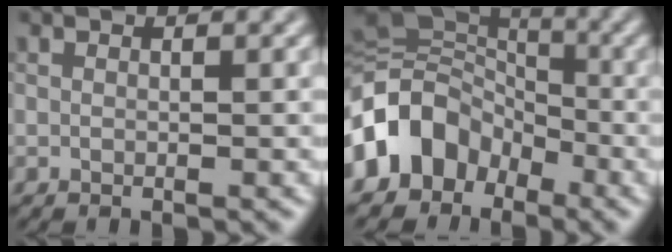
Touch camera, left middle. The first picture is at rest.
{"total": 9.4, "force": [-4.1, 7.2, 4.4], "torque": [-0.084, 0.003, -0.097]}